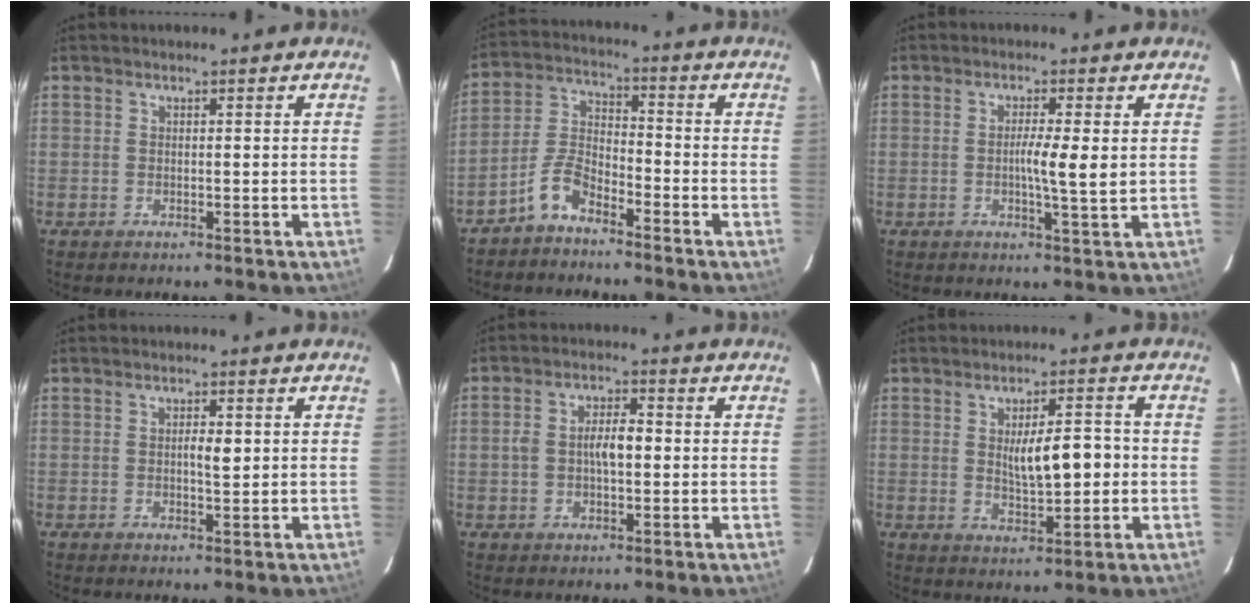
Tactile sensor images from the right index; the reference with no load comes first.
{"total": 5.7, "force": [-4.5, 2.0, 3.0], "torque": [-0.072, 0.003, -0.095]}
{"total": 4.4, "force": [0.2, -0.2, 4.4], "torque": [-0.075, -0.005, 0.002]}
{"total": 2.1, "force": [0.2, 0.5, 2.0], "torque": [-0.035, 0.001, 0.004]}
{"total": 5.3, "force": [-0.1, 2.3, 4.8], "torque": [-0.098, 0.016, -0.001]}
{"total": 7.3, "force": [0.1, 2.1, 7.0], "torque": [-0.114, 0.005, 0.009]}